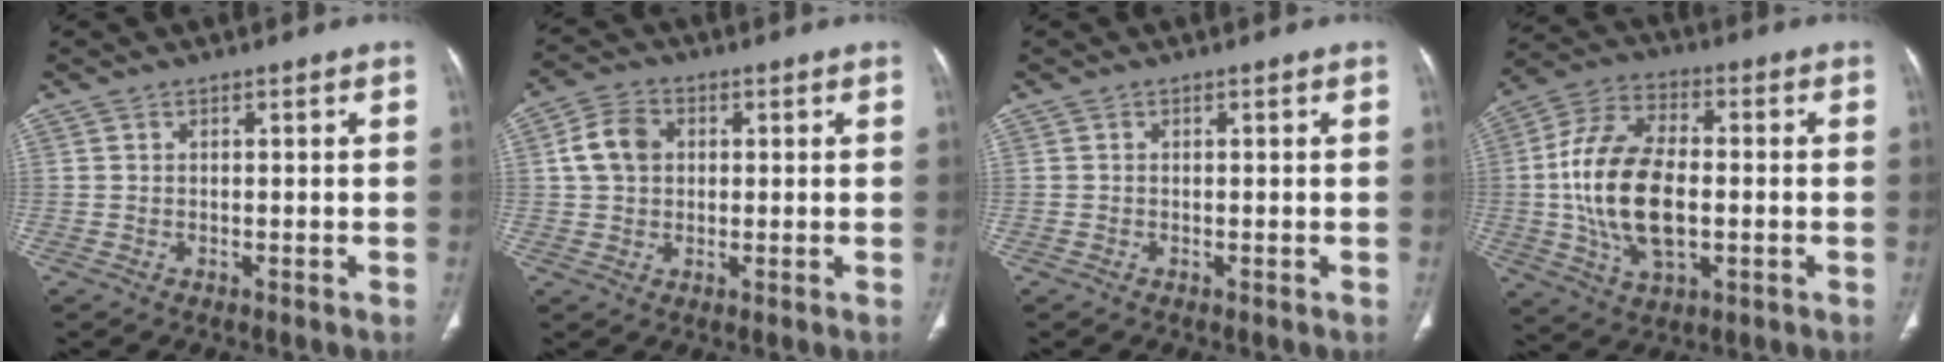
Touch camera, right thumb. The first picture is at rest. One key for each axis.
{"total": 6.9, "fx": 1.2, "fy": 5.4, "fz": 4.1, "tx": -0.068, "ty": 0.009, "tz": 0.017}
{"total": 0.0}
{"total": 17.7, "fx": -1.2, "fy": 10.0, "fz": 14.5, "tx": -0.275, "ty": 0.015, "tz": -0.020}